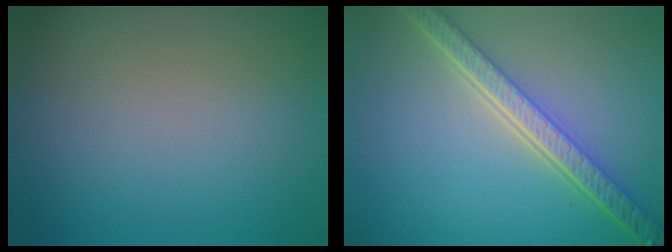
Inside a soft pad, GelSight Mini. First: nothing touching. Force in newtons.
{"total": 5.9, "press": 4.3, "slide": 4.0}